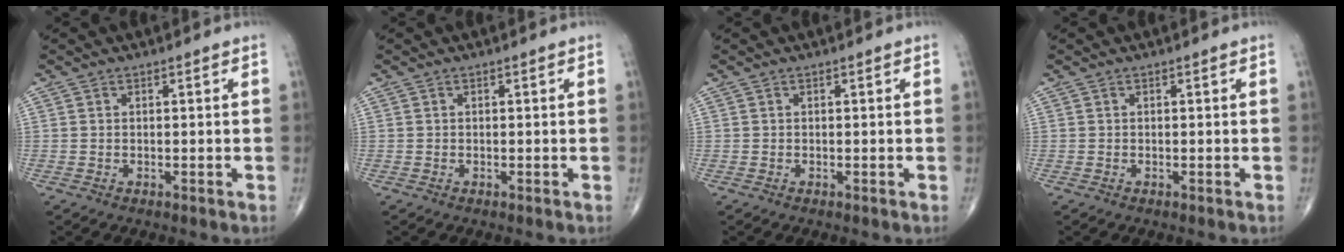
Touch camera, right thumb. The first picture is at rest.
{"total": 0.0}
{"total": 0.0}
{"total": 0.0}